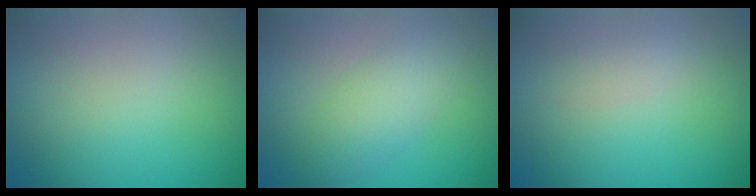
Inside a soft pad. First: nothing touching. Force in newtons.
{"total": 3.4, "press": 3.4, "slide": 0.1}
{"total": 1.1, "press": 1.1, "slide": 0.0}